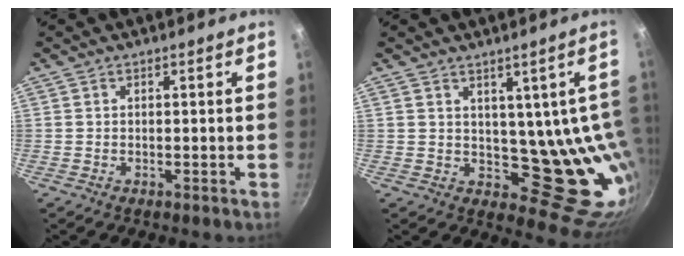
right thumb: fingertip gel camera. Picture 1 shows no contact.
{"total": 13.9, "force": [2.6, 8.8, 10.4], "torque": [-0.071, -0.031, 0.057]}